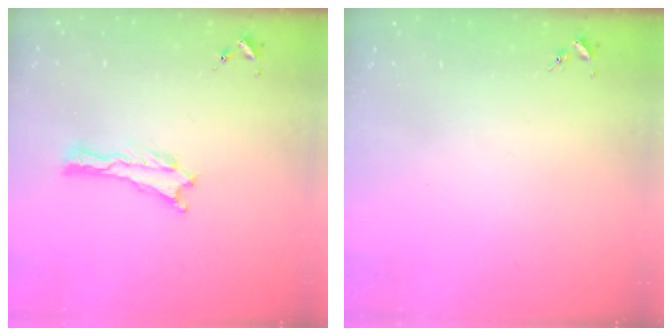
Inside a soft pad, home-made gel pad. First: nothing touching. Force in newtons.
{"total": 0.0}